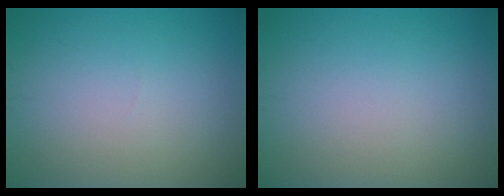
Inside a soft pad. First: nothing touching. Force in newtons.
{"total": 0.0}